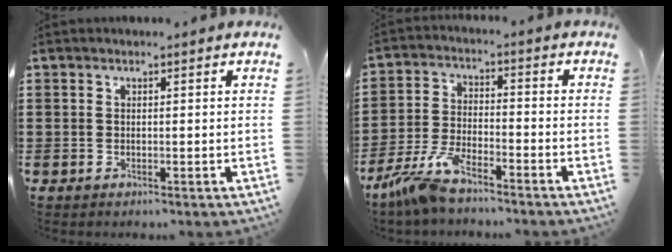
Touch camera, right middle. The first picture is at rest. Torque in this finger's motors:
{"motor_torque": [0.44, 0.17, 0.03, 0.07]}